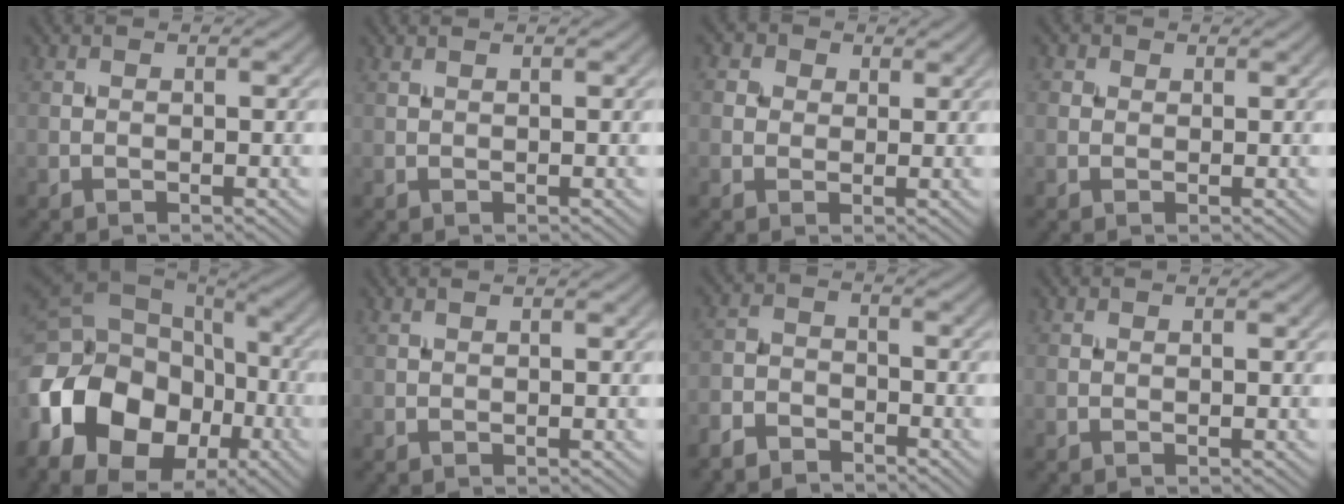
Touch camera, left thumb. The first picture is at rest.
{"total": 0.7, "force": [0.6, 0.1, 0.3], "torque": [-0.010, 0.006, 0.013]}
{"total": 3.4, "force": [1.4, 2.8, 1.3], "torque": [-0.043, 0.000, 0.017]}
{"total": 1.4, "force": [0.6, 1.1, 0.4], "torque": [-0.005, 0.001, 0.005]}
{"total": 17.3, "force": [-5.9, 11.7, 11.3], "torque": [-0.249, -0.023, -0.113]}
{"total": 0.6, "force": [0.5, 0.1, 0.4], "torque": [-0.010, 0.007, 0.010]}
{"total": 4.8, "force": [-4.2, 1.9, 1.3], "torque": [-0.024, -0.004, -0.093]}
{"total": 0.0}